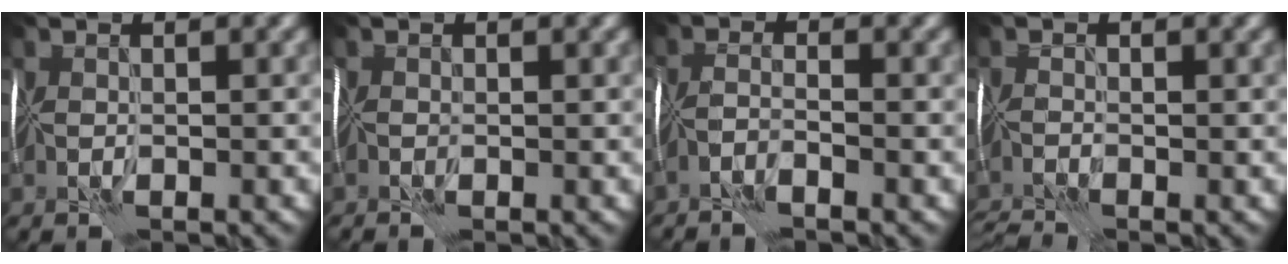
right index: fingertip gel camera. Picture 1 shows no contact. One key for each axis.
{"total": 0.6, "fx": -0.6, "fy": 0.3, "fz": 0.1, "tx": 0.001, "ty": 0.001, "tz": -0.012}
{"total": 1.3, "fx": -1.2, "fy": -0.4, "fz": 0.4, "tx": -0.014, "ty": 0.004, "tz": -0.032}
{"total": 3.0, "fx": -2.9, "fy": -0.1, "fz": 0.5, "tx": -0.015, "ty": -0.016, "tz": -0.061}